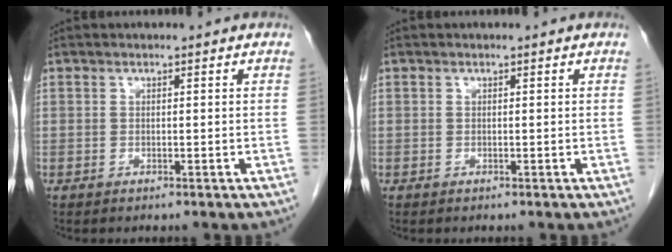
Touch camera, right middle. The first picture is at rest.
{"total": 0.0}